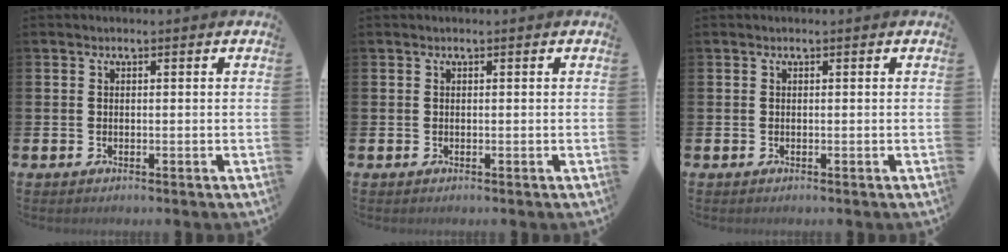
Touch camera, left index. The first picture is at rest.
{"total": 0.0}
{"total": 0.0}